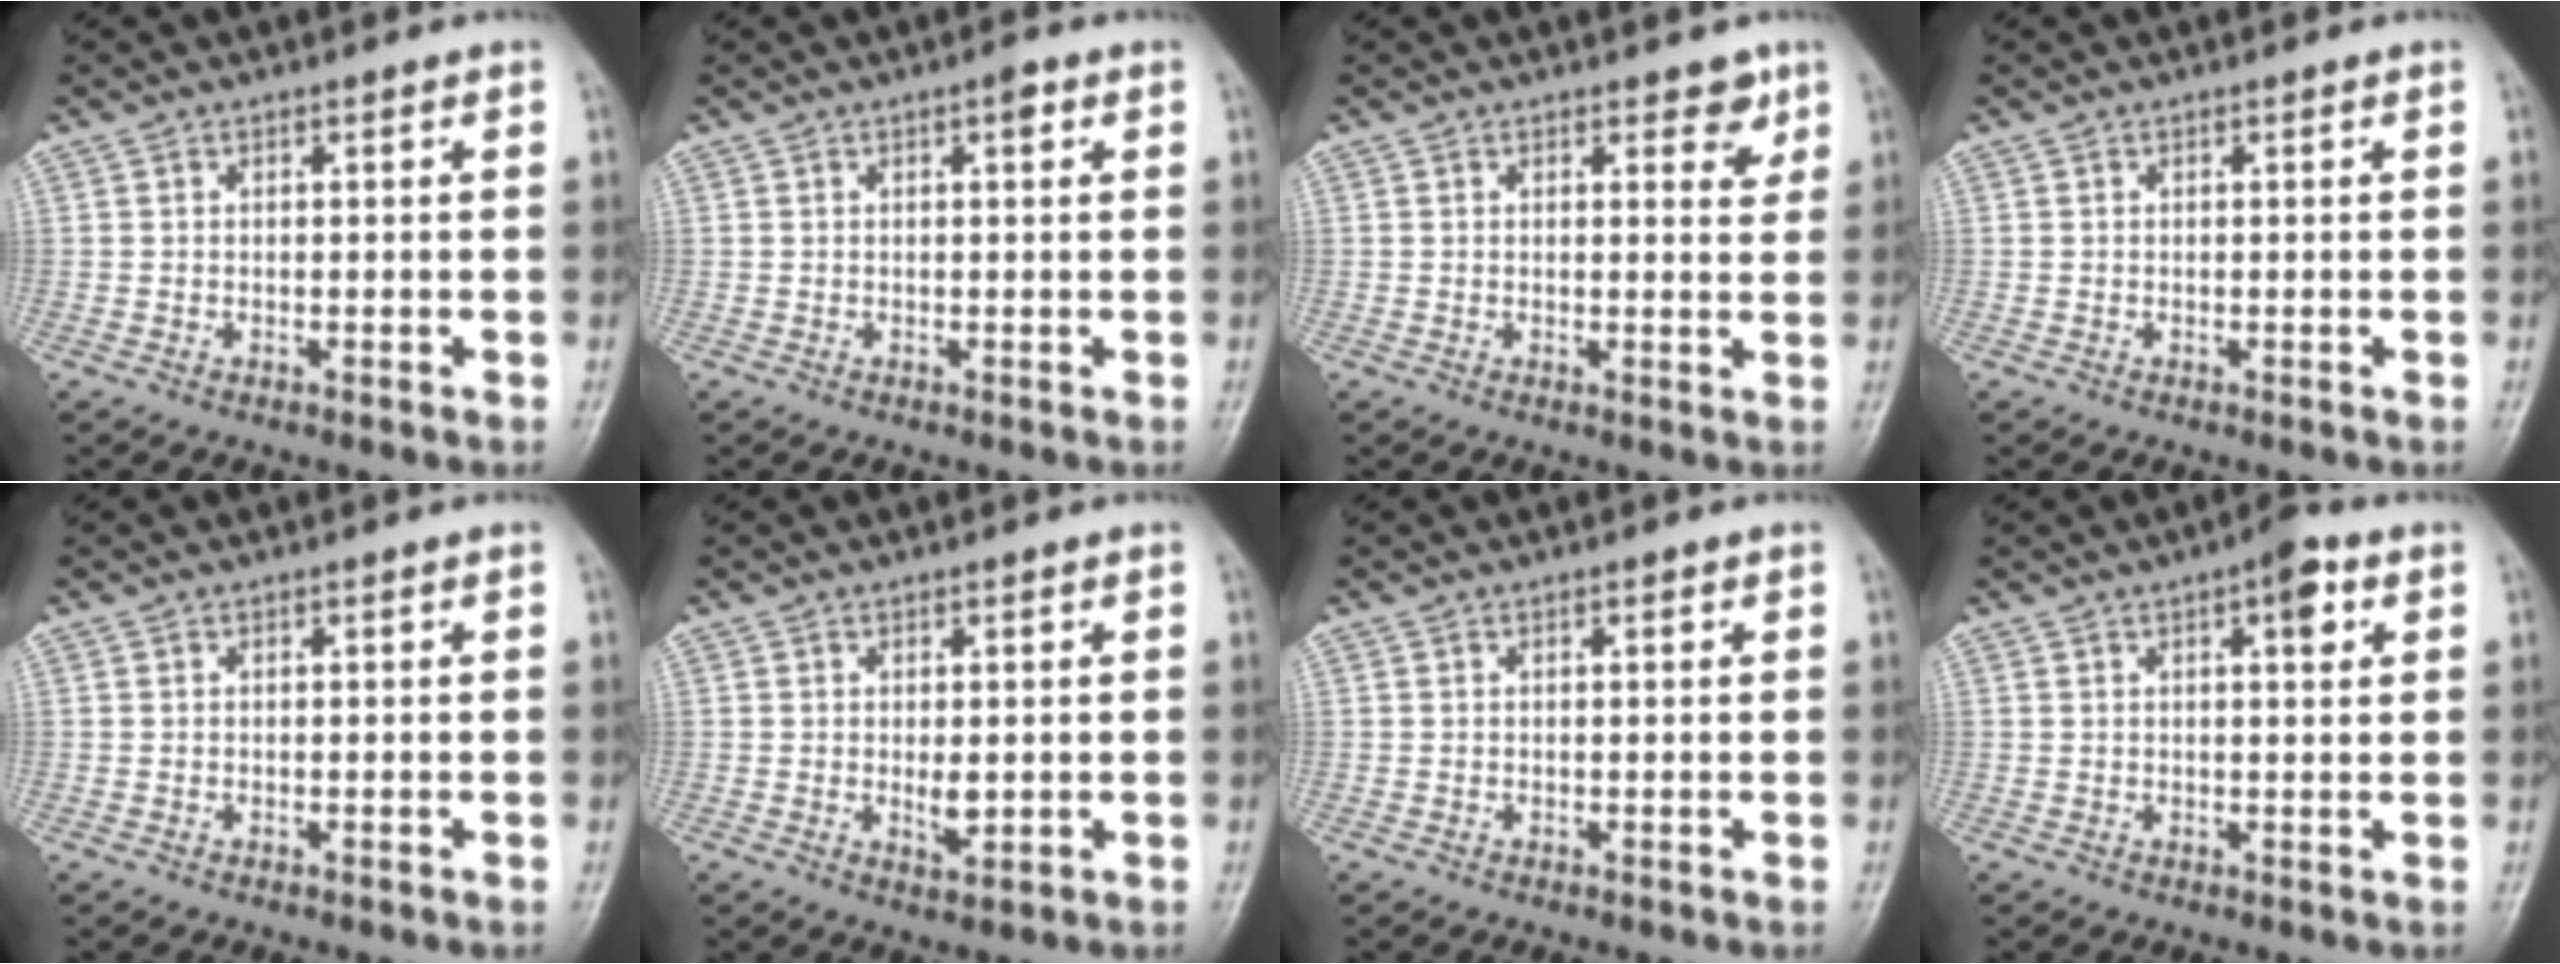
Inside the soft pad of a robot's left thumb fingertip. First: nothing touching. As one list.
[{"total": 1.9, "force": [0.8, 0.6, 1.6], "torque": [-0.022, 0.001, 0.009]}, {"total": 3.5, "force": [2.1, 1.7, 2.3], "torque": [-0.009, -0.010, 0.023]}, {"total": 0.0}, {"total": 0.0}, {"total": 3.7, "force": [0.1, 1.8, 3.3], "torque": [-0.043, -0.009, 0.007]}, {"total": 0.9, "force": [0.4, 0.4, 0.8], "torque": [-0.009, 0.002, 0.004]}, {"total": 5.3, "force": [2.3, 1.9, 4.4], "torque": [-0.049, -0.001, 0.025]}]